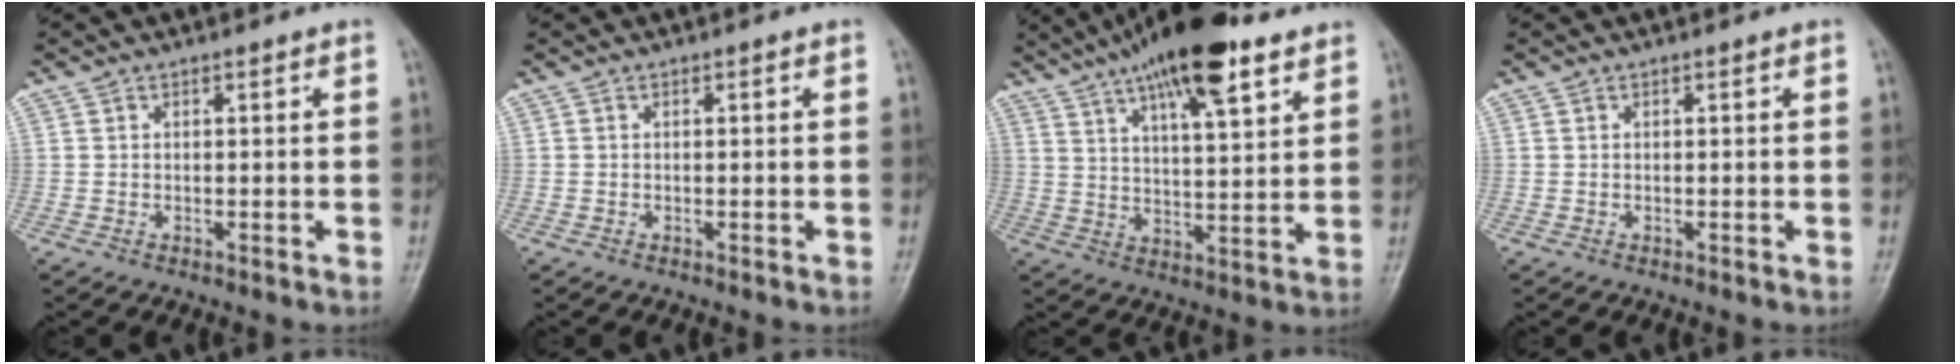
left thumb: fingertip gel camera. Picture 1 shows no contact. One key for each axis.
{"total": 0.0}
{"total": 17.8, "fx": 11.3, "fy": 5.2, "fz": 12.7, "tx": -0.196, "ty": -0.030, "tz": 0.186}
{"total": 0.0}